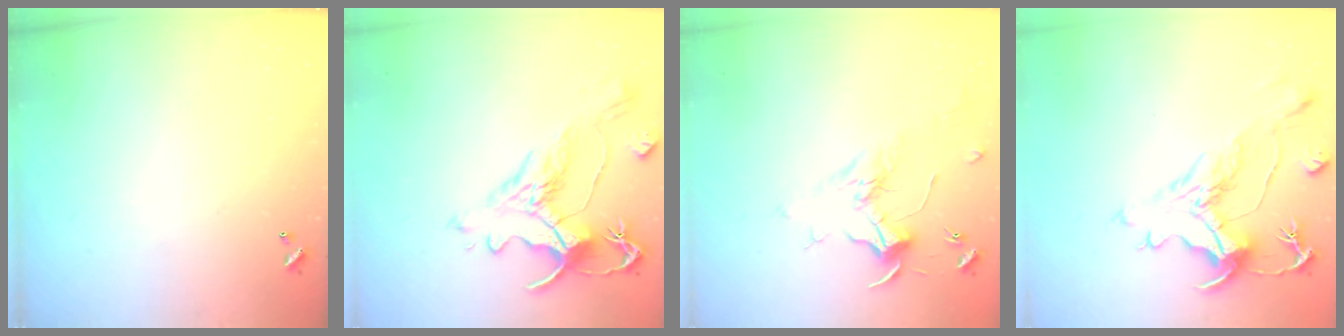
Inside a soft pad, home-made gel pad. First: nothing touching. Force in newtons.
{"total": 1.6, "press": 0.7, "slide": 1.4}
{"total": 1.7, "press": 1.5, "slide": 0.8}
{"total": 1.9, "press": 0.9, "slide": 1.7}